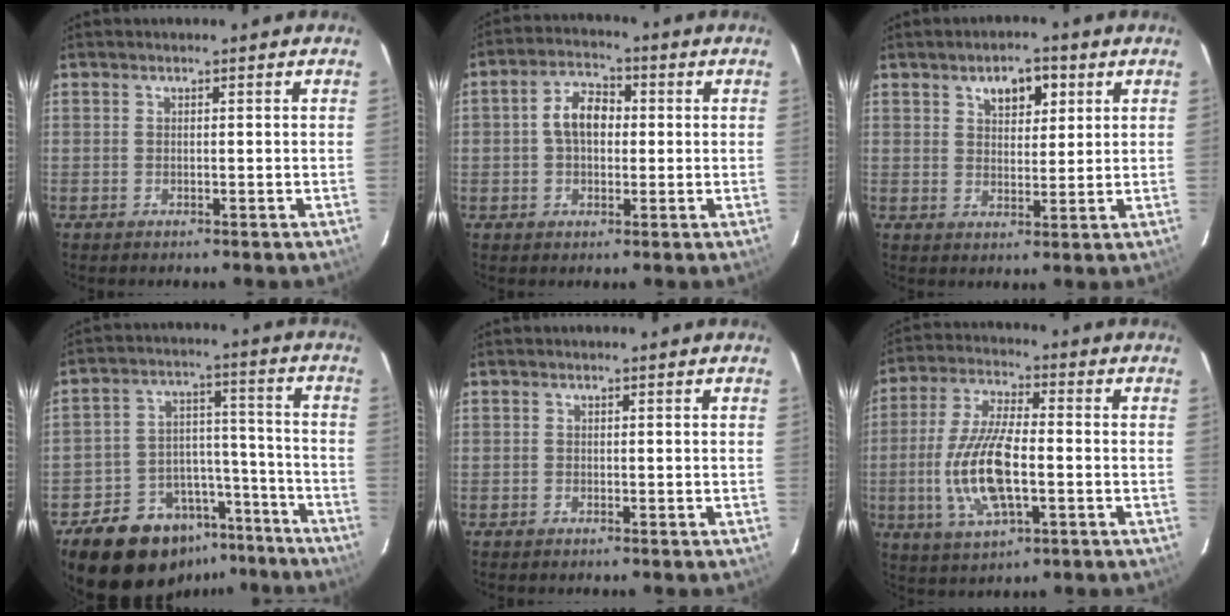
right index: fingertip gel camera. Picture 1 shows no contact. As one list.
[{"total": 6.7, "force": [0.3, 4.4, 5.0], "torque": [-0.091, 0.020, 0.004]}, {"total": 5.9, "force": [3.0, 3.3, 3.9], "torque": [-0.058, 0.012, 0.050]}, {"total": 18.1, "force": [-13.4, 10.6, 6.0], "torque": [-0.130, 0.061, -0.183]}, {"total": 0.0}, {"total": 14.0, "force": [-2.7, 5.0, 12.8], "torque": [-0.268, -0.004, -0.050]}]